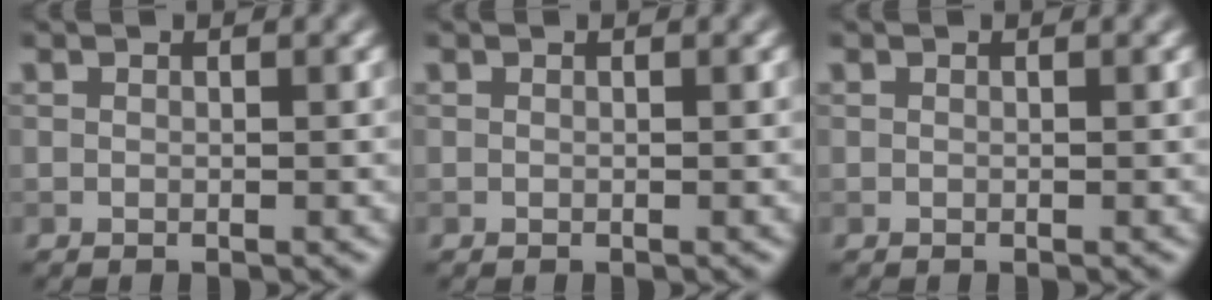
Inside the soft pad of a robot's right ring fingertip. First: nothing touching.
{"total": 0.0}
{"total": 0.0}